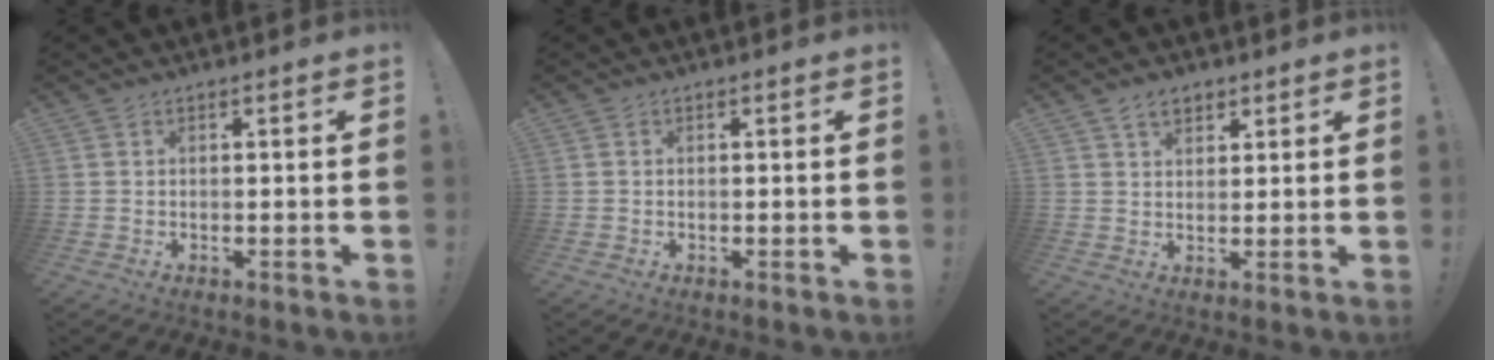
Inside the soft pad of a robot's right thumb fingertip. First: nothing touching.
{"total": 0.0}
{"total": 4.8, "force": [2.9, 3.0, 2.3], "torque": [-0.032, -0.009, 0.052]}